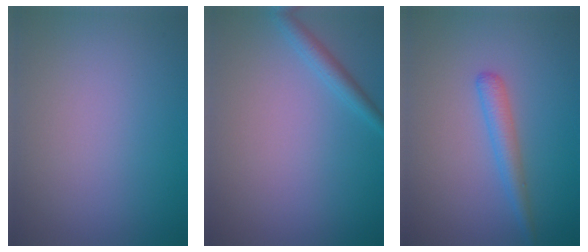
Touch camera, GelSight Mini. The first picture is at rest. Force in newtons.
{"total": 1.8, "press": 1.8, "slide": 0.0}
{"total": 2.2, "press": 2.2, "slide": 0.1}